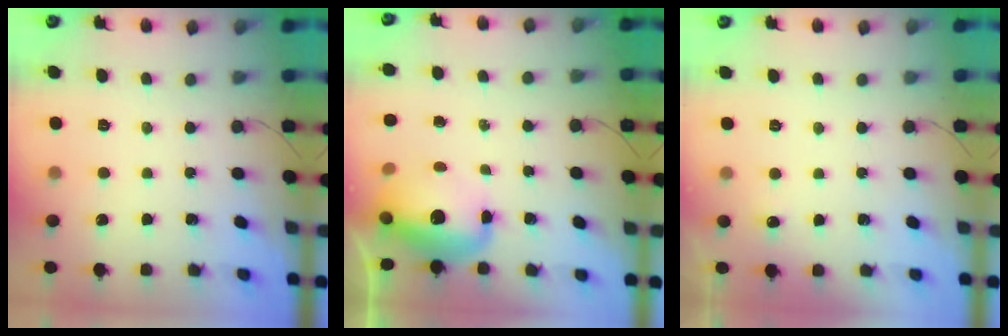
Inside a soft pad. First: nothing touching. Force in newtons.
{"total": 13.4, "press": 13.0, "slide": 3.1}
{"total": 2.8, "press": 2.6, "slide": 1.1}